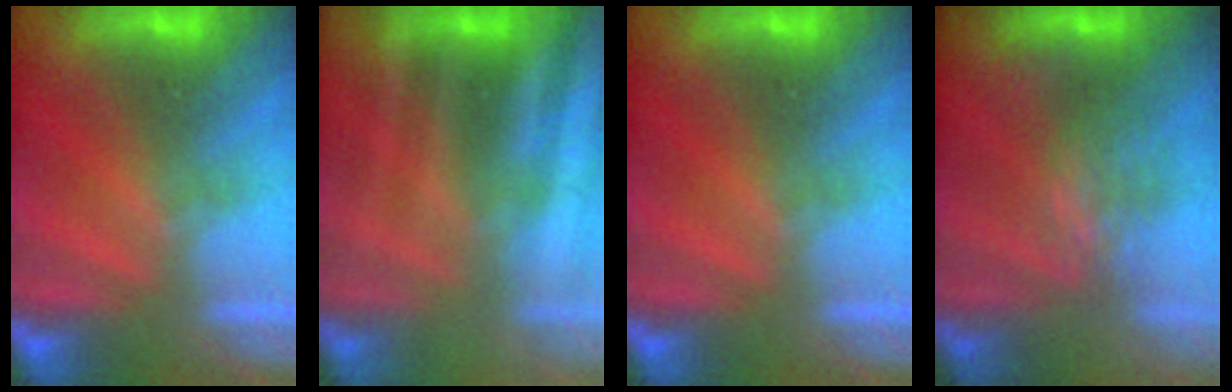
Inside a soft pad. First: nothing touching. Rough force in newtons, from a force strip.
{"total": 3.6}
{"total": 0.0}
{"total": 6.0}